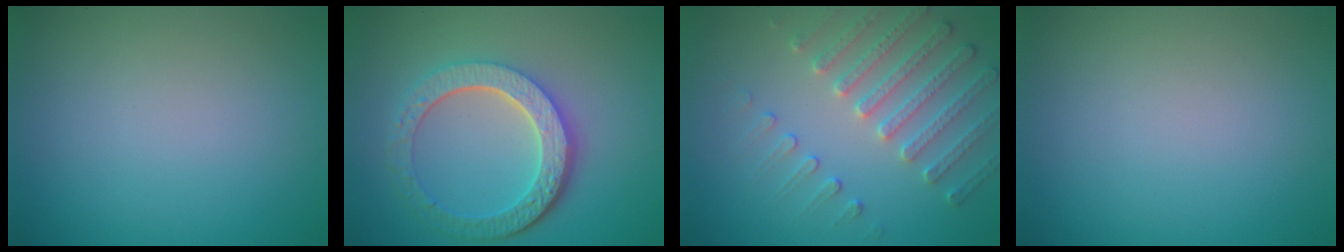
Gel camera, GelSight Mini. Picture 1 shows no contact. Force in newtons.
{"total": 6.3, "press": 4.6, "slide": 4.2}
{"total": 3.8, "press": 3.7, "slide": 0.8}
{"total": 0.0}